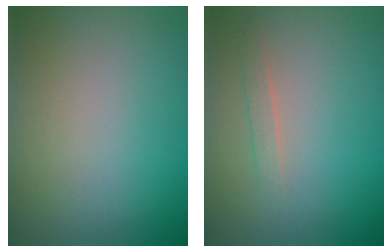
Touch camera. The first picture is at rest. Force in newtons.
{"total": 1.1, "press": 1.1, "slide": 0.0}